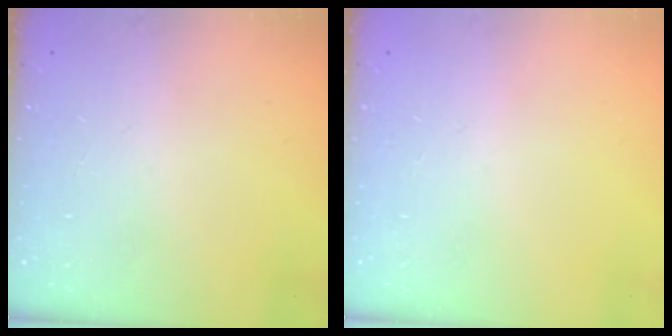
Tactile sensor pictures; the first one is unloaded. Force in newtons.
{"total": 0.0}